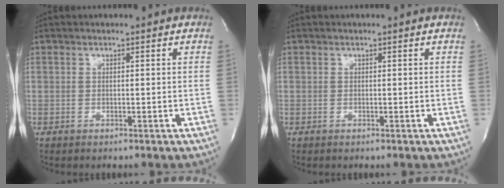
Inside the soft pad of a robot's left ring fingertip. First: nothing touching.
{"total": 0.0}